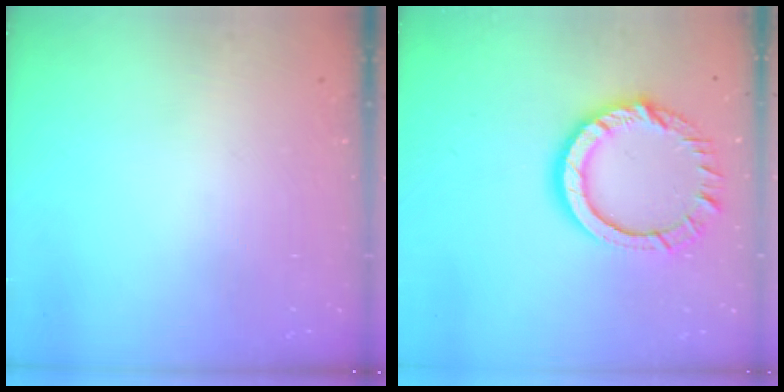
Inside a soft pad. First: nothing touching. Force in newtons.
{"total": 12.8, "press": 12.7, "slide": 1.4}